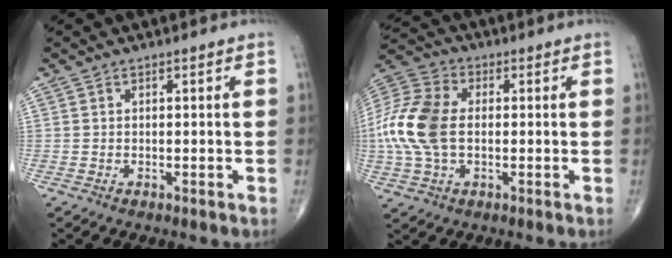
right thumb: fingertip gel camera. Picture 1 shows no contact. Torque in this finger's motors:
{"motor_torque": [1.18, 1.88, 0.85, -0.73, 0.44]}